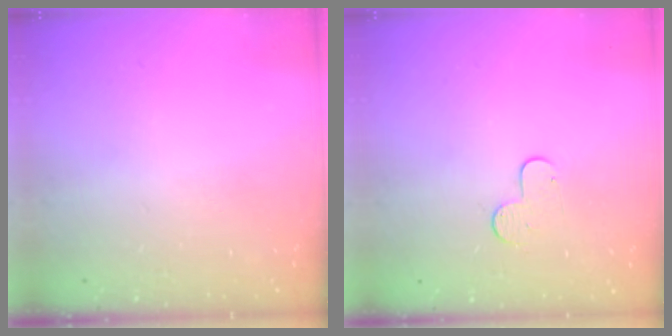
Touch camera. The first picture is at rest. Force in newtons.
{"total": 6.6, "press": 6.5, "slide": 0.6}